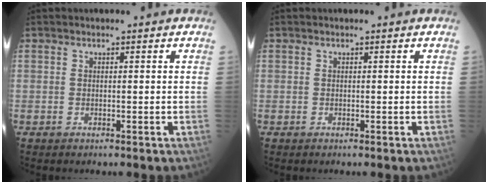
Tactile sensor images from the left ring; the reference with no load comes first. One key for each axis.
{"total": 0.0}